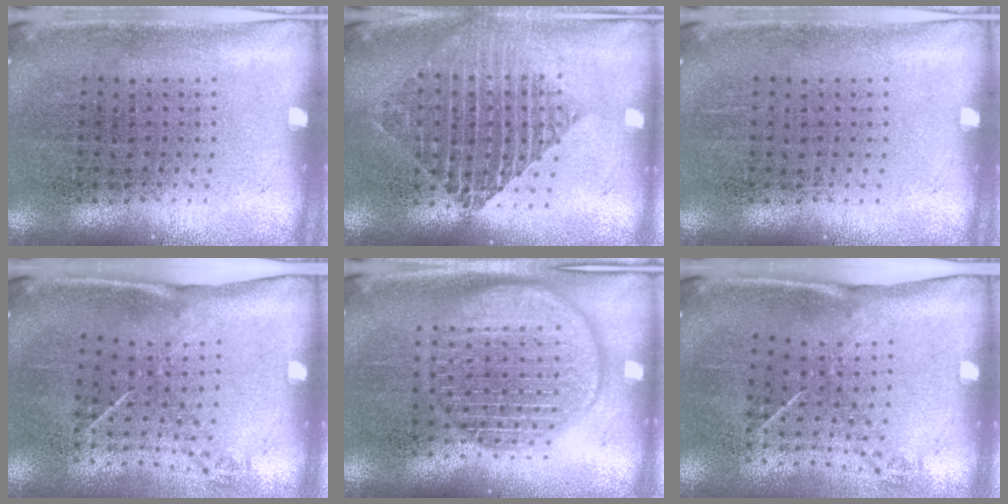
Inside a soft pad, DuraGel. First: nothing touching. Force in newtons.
{"total": 1.8, "press": 1.5, "slide": 0.9}
{"total": 0.0}
{"total": 1.5, "press": 1.0, "slide": 1.1}
{"total": 3.0, "press": 3.0, "slide": 0.3}
{"total": 1.5, "press": 1.0, "slide": 1.1}